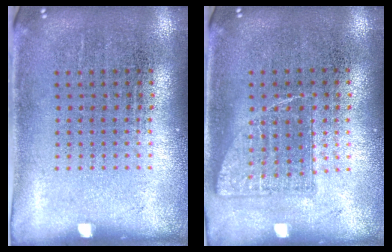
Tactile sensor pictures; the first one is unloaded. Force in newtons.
{"total": 0.8, "press": 0.8, "slide": 0.1}